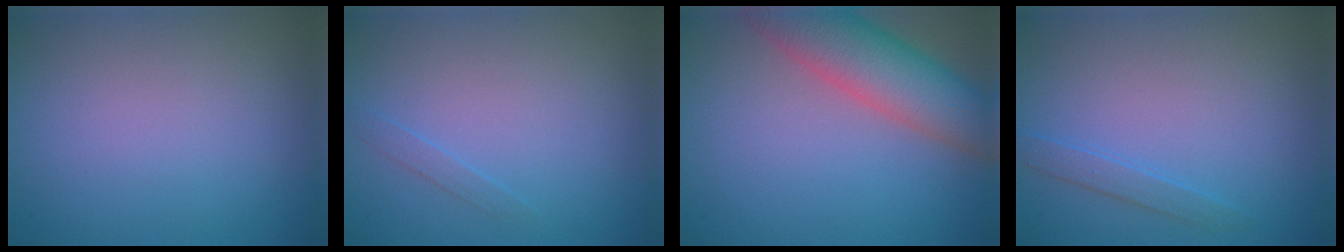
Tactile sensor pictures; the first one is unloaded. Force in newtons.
{"total": 0.7, "press": 0.7, "slide": 0.0}
{"total": 7.6, "press": 7.6, "slide": 0.5}
{"total": 1.3, "press": 1.3, "slide": 0.1}